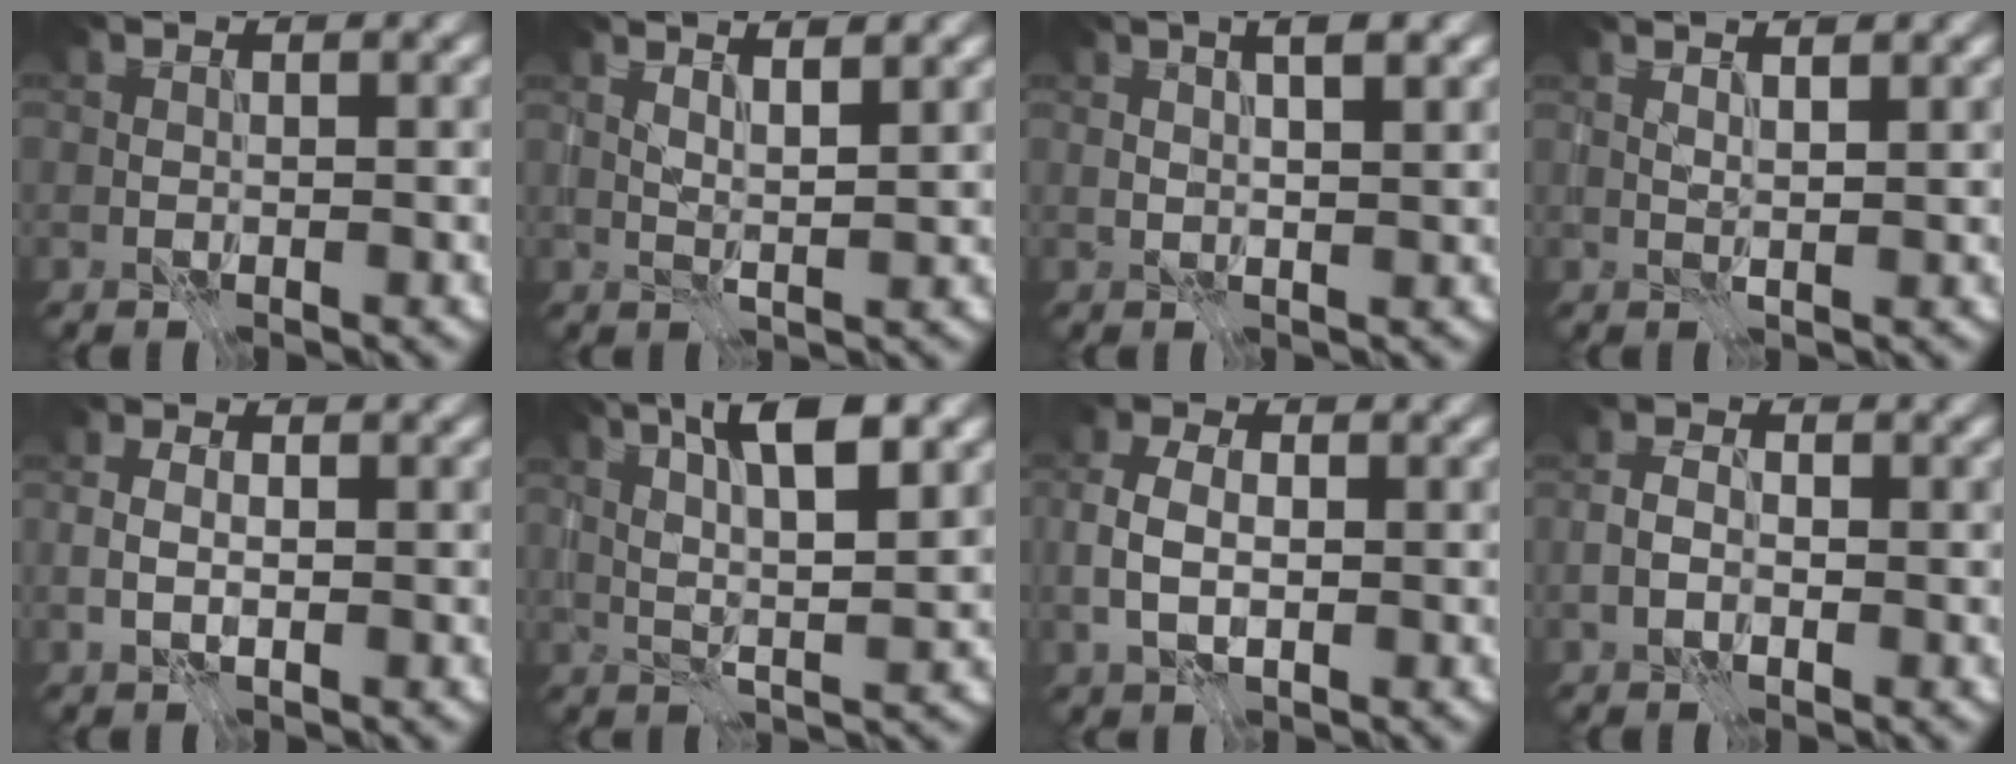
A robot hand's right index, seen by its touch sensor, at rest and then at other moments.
{"total": 4.1, "force": [2.7, 1.2, 2.9], "torque": [-0.027, 0.011, 0.024]}
{"total": 4.5, "force": [2.3, 1.7, 3.4], "torque": [-0.031, 0.023, 0.015]}
{"total": 3.1, "force": [2.0, 1.0, 2.2], "torque": [-0.019, 0.009, 0.008]}
{"total": 1.5, "force": [-0.1, 0.9, 1.2], "torque": [-0.026, 0.003, -0.002]}
{"total": 7.2, "force": [3.1, 1.7, 6.2], "torque": [-0.099, 0.006, 0.051]}
{"total": 3.2, "force": [-0.1, 2.1, 2.5], "torque": [-0.058, 0.002, -0.003]}
{"total": 1.7, "force": [-0.6, 1.0, 1.2], "torque": [-0.024, 0.004, -0.016]}